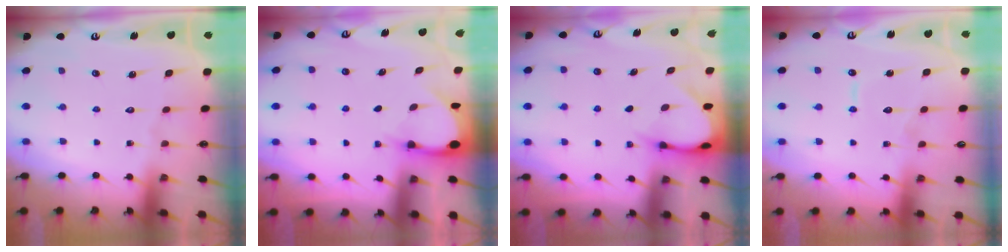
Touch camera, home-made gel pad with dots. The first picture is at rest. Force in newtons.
{"total": 4.2, "press": 4.2, "slide": 0.2}
{"total": 3.7, "press": 3.7, "slide": 0.1}
{"total": 6.1, "press": 6.1, "slide": 0.5}